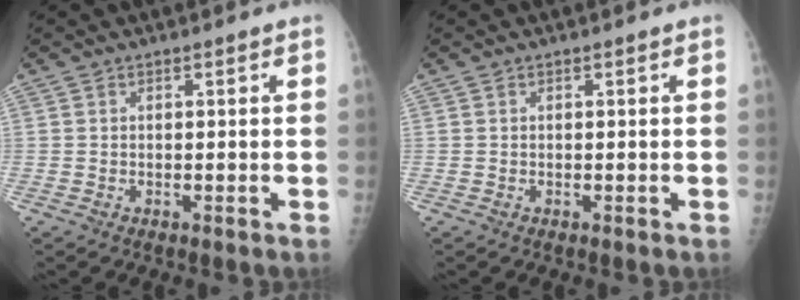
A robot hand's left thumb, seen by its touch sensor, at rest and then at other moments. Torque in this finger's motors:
{"motor_torque": [0.00, 0.00, -0.04, -0.04, 0.00]}